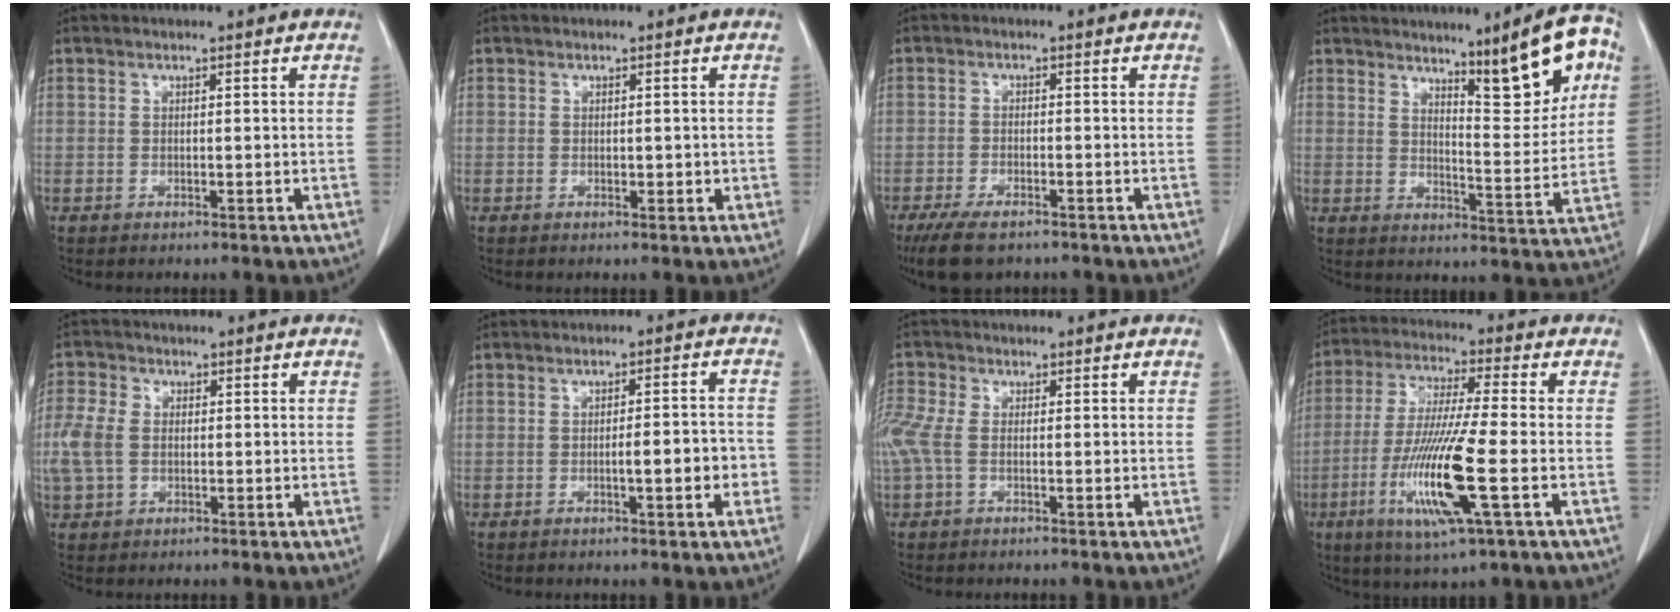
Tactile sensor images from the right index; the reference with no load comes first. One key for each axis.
{"total": 1.2, "fx": 0.0, "fy": 0.9, "fz": 0.8, "tx": -0.006, "ty": 0.003, "tz": 0.005}
{"total": 6.7, "fx": -5.0, "fy": 2.2, "fz": 3.9, "tx": -0.071, "ty": -0.012, "tz": -0.084}
{"total": 11.9, "fx": 6.3, "fy": 1.5, "fz": 9.9, "tx": -0.125, "ty": -0.004, "tz": 0.088}
{"total": 5.9, "fx": -0.3, "fy": 4.2, "fz": 4.1, "tx": -0.119, "ty": 0.015, "tz": -0.006}
{"total": 4.6, "fx": -1.4, "fy": 0.9, "fz": 4.3, "tx": -0.062, "ty": 0.013, "tz": -0.014}
{"total": 4.9, "fx": -0.6, "fy": 2.6, "fz": 4.1, "tx": -0.131, "ty": 0.020, "tz": -0.011}
{"total": 14.4, "fx": -4.3, "fy": 0.3, "fz": 13.7, "tx": -0.279, "ty": -0.022, "tz": -0.082}